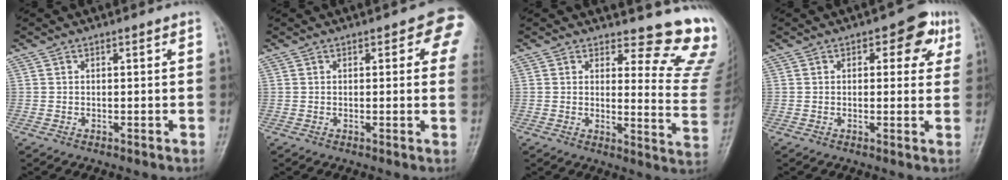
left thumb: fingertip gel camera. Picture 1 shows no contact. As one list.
[{"total": 6.3, "force": [2.3, 2.7, 5.1], "torque": [-0.023, -0.001, 0.015]}, {"total": 13.1, "force": [11.9, 3.7, 4.1], "torque": [-0.005, -0.130, 0.115]}, {"total": 6.7, "force": [2.6, 3.9, 4.9], "torque": [-0.017, -0.002, 0.021]}]